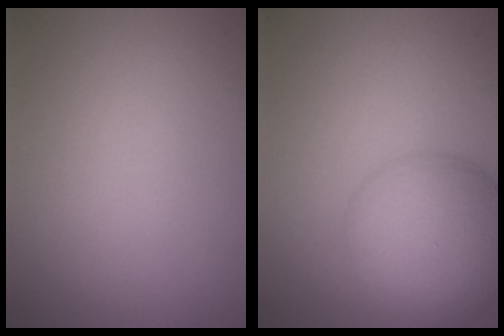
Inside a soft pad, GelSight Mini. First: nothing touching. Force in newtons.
{"total": 8.0, "press": 8.0, "slide": 0.3}